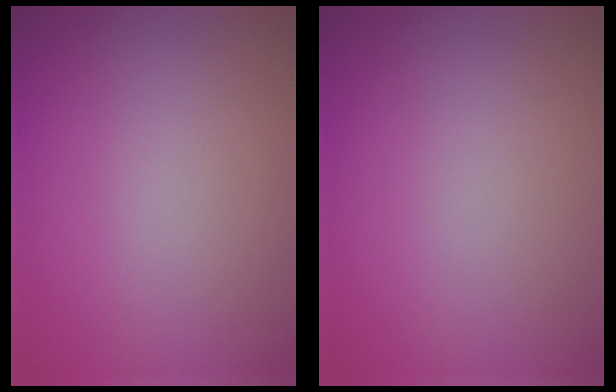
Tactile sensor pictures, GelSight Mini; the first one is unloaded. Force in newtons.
{"total": 0.0}